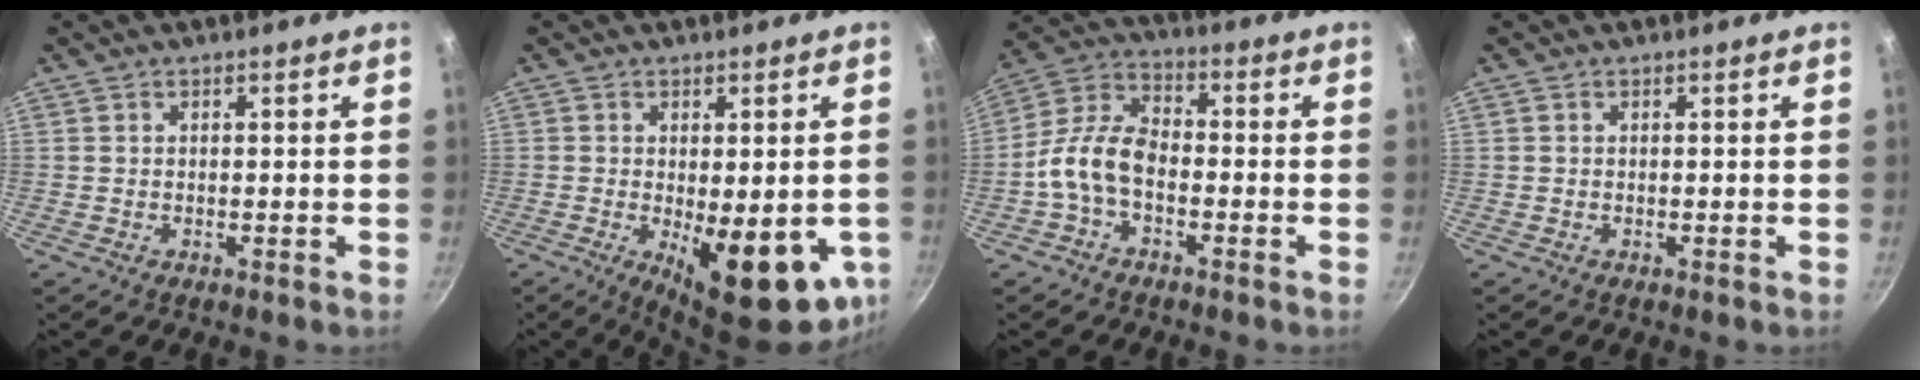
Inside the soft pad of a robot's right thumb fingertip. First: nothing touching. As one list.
[{"total": 16.3, "force": [-3.9, 6.2, 14.6], "torque": [-0.170, -0.020, -0.036]}, {"total": 9.5, "force": [-2.9, 5.8, 7.0], "torque": [-0.129, 0.044, -0.072]}, {"total": 0.0}]